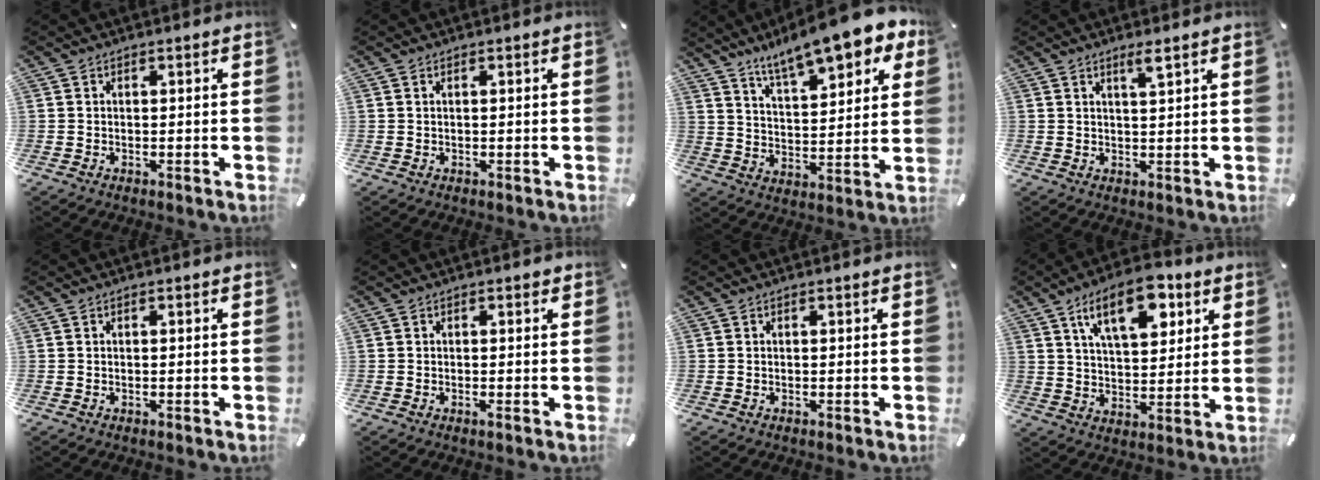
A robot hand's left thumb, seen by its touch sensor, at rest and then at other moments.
{"total": 0.6, "force": [0.1, 0.0, 0.5], "torque": [-0.009, -0.002, 0.003]}
{"total": 14.1, "force": [11.4, 4.0, 7.3], "torque": [-0.129, -0.066, 0.196]}
{"total": 2.7, "force": [1.9, -0.1, 1.9], "torque": [-0.039, -0.004, 0.034]}
{"total": 0.0}
{"total": 0.8, "force": [-0.1, 0.1, 0.8], "torque": [-0.013, -0.002, -0.001]}
{"total": 0.0}
{"total": 14.9, "force": [7.6, 7.4, 10.4], "torque": [-0.160, -0.020, 0.130]}